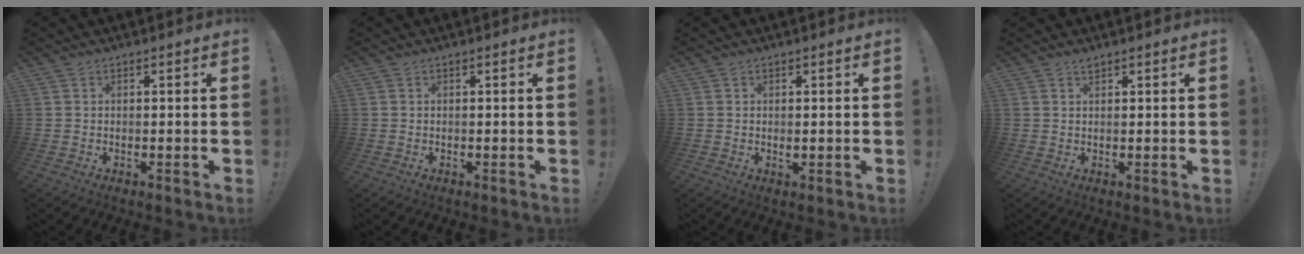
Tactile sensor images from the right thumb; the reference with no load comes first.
{"total": 0.0}
{"total": 0.8, "force": [0.2, 0.3, 0.7], "torque": [-0.010, -0.002, 0.003]}
{"total": 1.1, "force": [0.9, 0.2, 0.6], "torque": [-0.012, 0.000, 0.018]}